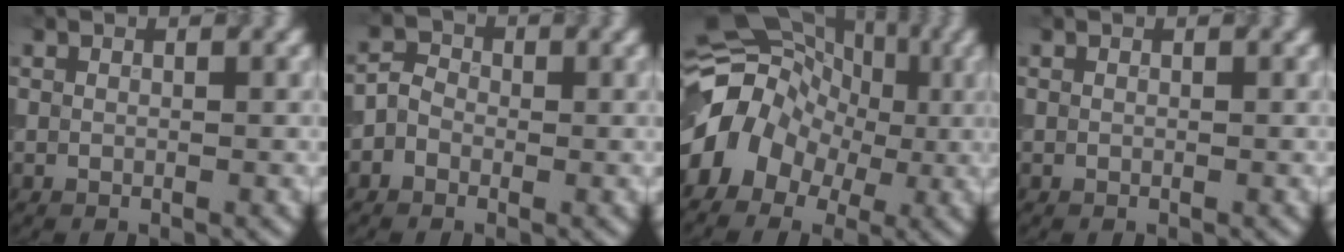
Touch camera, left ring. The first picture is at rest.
{"total": 1.9, "force": [-0.8, 1.5, 0.7], "torque": [-0.004, 0.005, -0.025]}
{"total": 8.1, "force": [-1.8, 6.6, 4.3], "torque": [-0.064, 0.014, -0.047]}
{"total": 0.0}